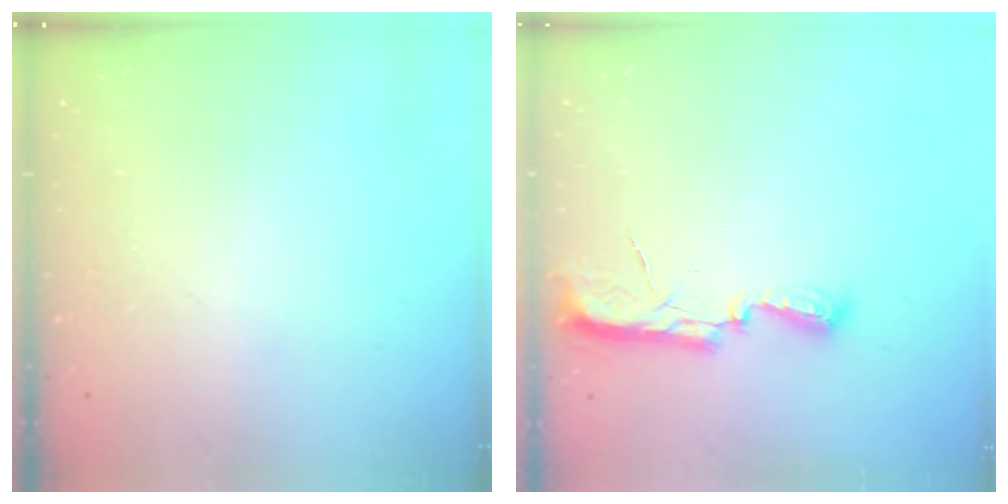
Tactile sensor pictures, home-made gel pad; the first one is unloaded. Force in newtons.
{"total": 8.8, "press": 8.2, "slide": 3.2}